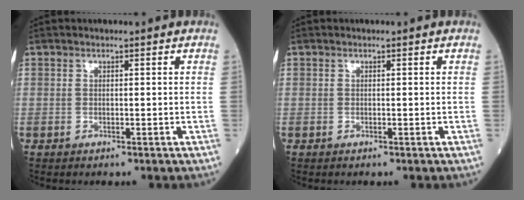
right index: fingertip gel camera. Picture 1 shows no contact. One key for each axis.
{"total": 0.0}